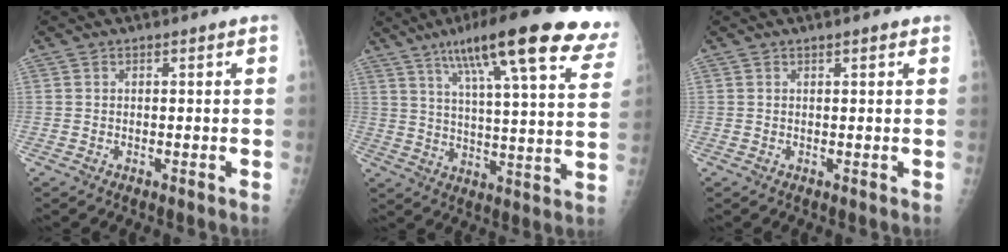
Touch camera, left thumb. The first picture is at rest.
{"total": 25.4, "force": [16.2, 4.6, 19.1], "torque": [-0.261, -0.029, 0.223]}
{"total": 1.1, "force": [0.8, 0.3, 0.8], "torque": [-0.009, 0.000, 0.011]}